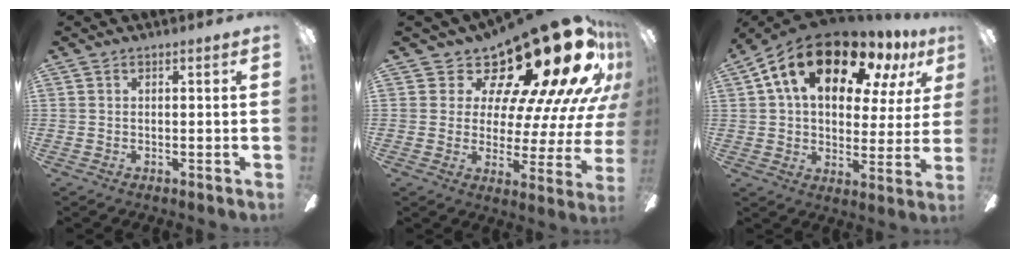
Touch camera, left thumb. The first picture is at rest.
{"total": 24.4, "force": [15.2, 9.9, 16.3], "torque": [-0.245, -0.121, 0.267]}
{"total": 19.8, "force": [11.6, 10.4, 12.2], "torque": [-0.212, -0.049, 0.198]}